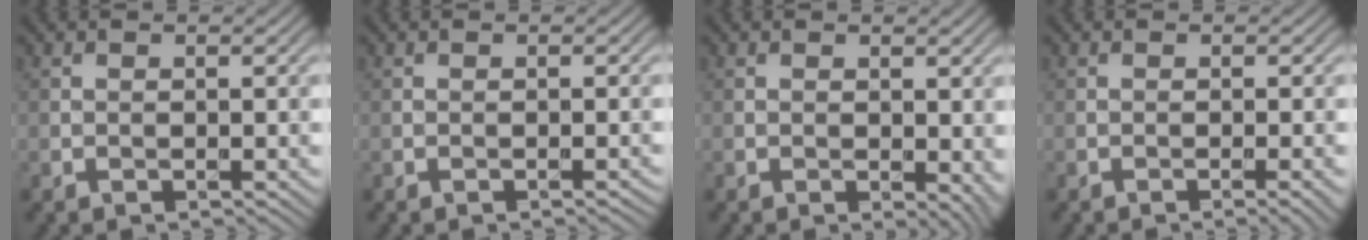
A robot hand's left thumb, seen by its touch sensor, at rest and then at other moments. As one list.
[{"total": 0.5, "force": [-0.3, 0.0, 0.4], "torque": [-0.004, 0.001, -0.007]}, {"total": 2.7, "force": [-0.2, 1.5, 2.2], "torque": [-0.024, -0.007, 0.000]}, {"total": 1.9, "force": [-0.8, 0.3, 1.7], "torque": [-0.021, 0.002, -0.016]}]